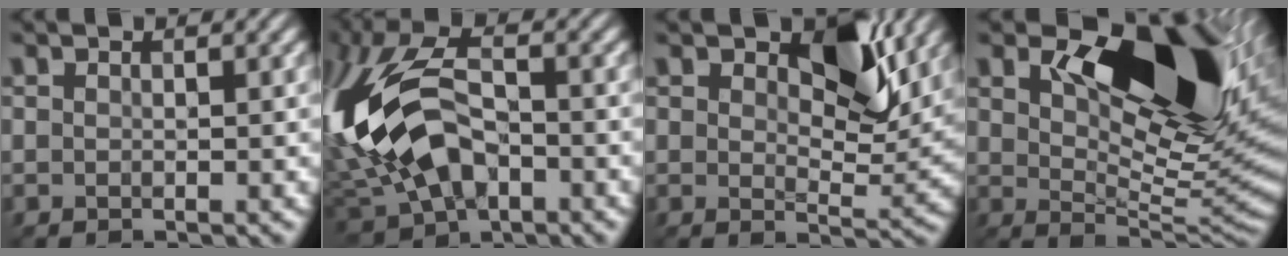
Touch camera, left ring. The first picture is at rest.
{"total": 13.1, "force": [-1.5, 7.3, 10.7], "torque": [-0.228, 0.017, -0.043]}
{"total": 6.0, "force": [2.7, 2.9, 4.5], "torque": [-0.063, -0.009, 0.037]}
{"total": 13.9, "force": [6.2, 5.5, 11.1], "torque": [-0.150, 0.004, 0.103]}